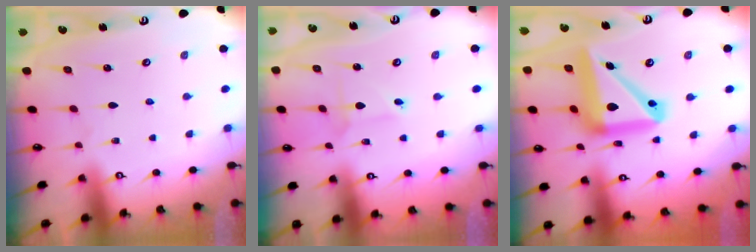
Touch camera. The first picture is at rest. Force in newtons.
{"total": 2.5, "press": 2.4, "slide": 0.2}
{"total": 18.8, "press": 18.6, "slide": 2.4}